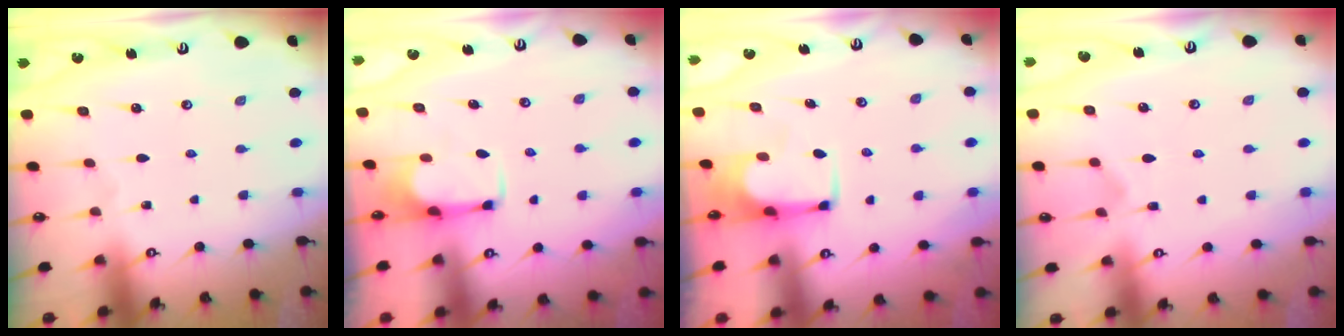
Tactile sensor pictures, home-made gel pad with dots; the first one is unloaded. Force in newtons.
{"total": 2.8, "press": 2.6, "slide": 0.8}
{"total": 0.9, "press": 0.9, "slide": 0.0}
{"total": 1.9, "press": 1.3, "slide": 1.3}